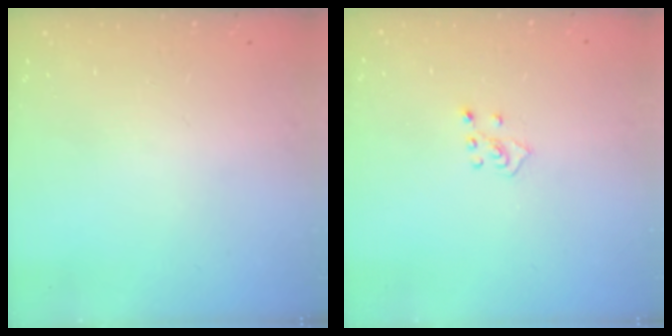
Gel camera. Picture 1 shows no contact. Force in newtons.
{"total": 2.3, "press": 2.3, "slide": 0.5}